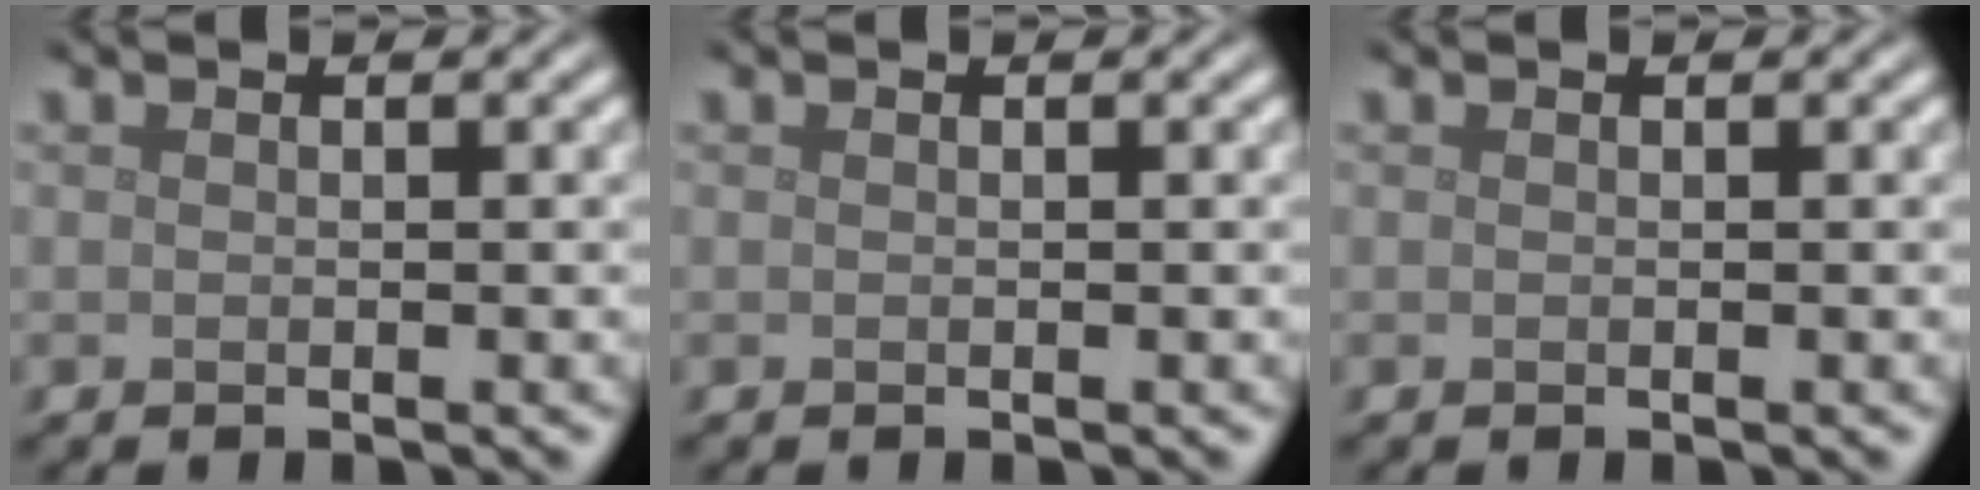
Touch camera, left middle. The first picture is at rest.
{"total": 0.0}
{"total": 0.0}